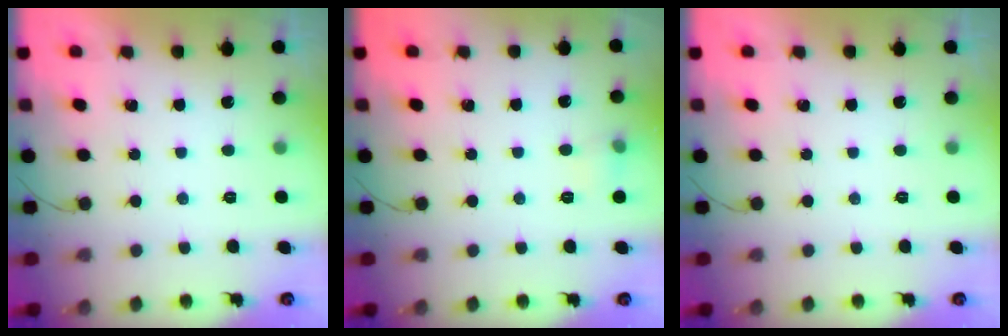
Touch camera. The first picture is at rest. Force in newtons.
{"total": 5.1, "press": 4.9, "slide": 1.4}
{"total": 0.0}